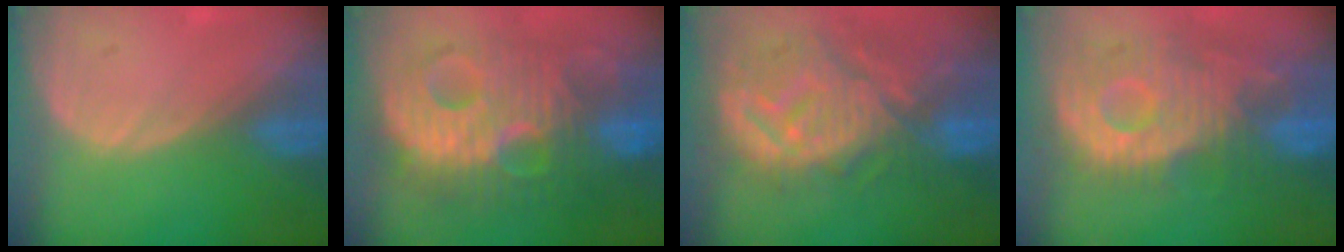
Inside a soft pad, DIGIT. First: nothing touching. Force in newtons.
{"total": 13.3, "press": 13.2, "slide": 1.3}
{"total": 12.6, "press": 11.2, "slide": 5.8}
{"total": 12.0, "press": 10.7, "slide": 5.5}